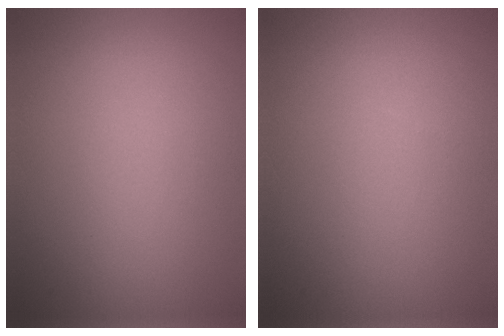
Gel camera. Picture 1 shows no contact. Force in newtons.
{"total": 0.0}